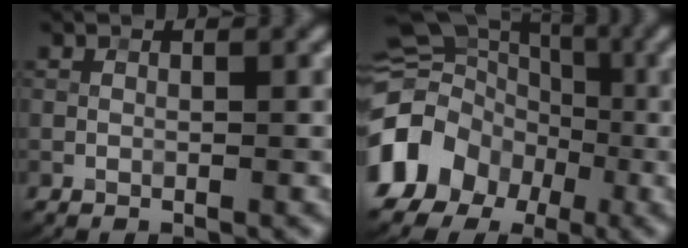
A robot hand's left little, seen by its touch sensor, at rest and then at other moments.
{"total": 12.2, "force": [-4.1, 10.3, 5.0], "torque": [-0.112, -0.008, -0.078]}